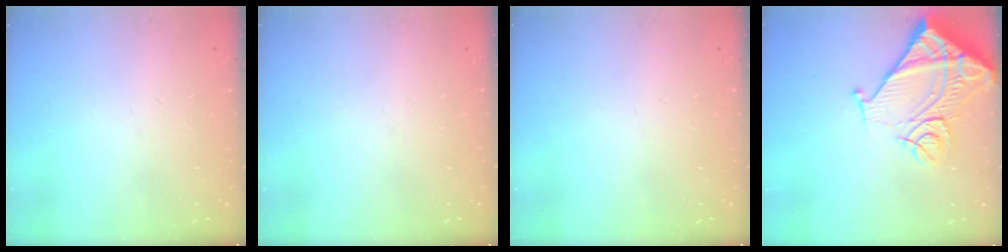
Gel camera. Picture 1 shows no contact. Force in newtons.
{"total": 0.0}
{"total": 0.0}
{"total": 15.3, "press": 15.2, "slide": 1.9}